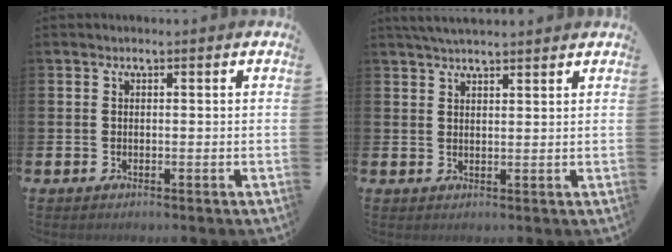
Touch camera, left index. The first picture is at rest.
{"total": 3.5, "force": [3.3, 0.6, 1.2], "torque": [-0.027, -0.006, 0.060]}